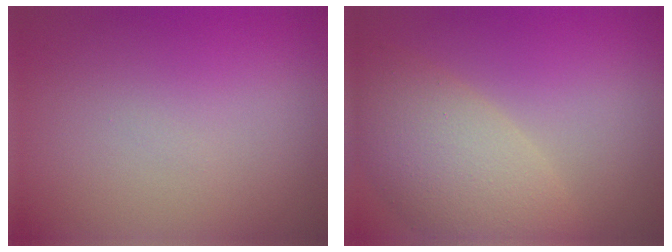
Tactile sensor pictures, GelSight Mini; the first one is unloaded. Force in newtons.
{"total": 6.9, "press": 6.9, "slide": 0.9}